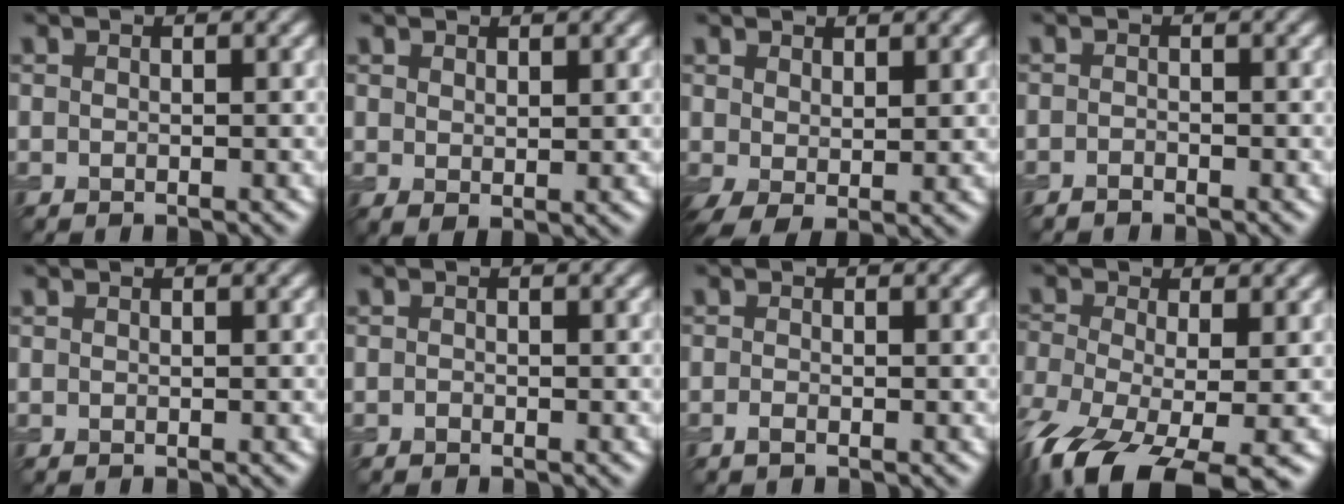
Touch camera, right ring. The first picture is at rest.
{"total": 1.6, "force": [1.0, 0.6, 1.1], "torque": [-0.020, -0.004, 0.022]}
{"total": 2.9, "force": [0.8, 1.4, 2.5], "torque": [-0.055, -0.003, 0.017]}
{"total": 0.6, "force": [-0.6, 0.1, 0.1], "torque": [-0.001, 0.001, -0.011]}
{"total": 0.0}
{"total": 0.0}
{"total": 0.6, "force": [-0.4, 0.2, 0.5], "torque": [-0.011, -0.003, -0.009]}
{"total": 10.4, "force": [-5.2, 4.3, 7.9], "torque": [-0.158, -0.034, -0.094]}